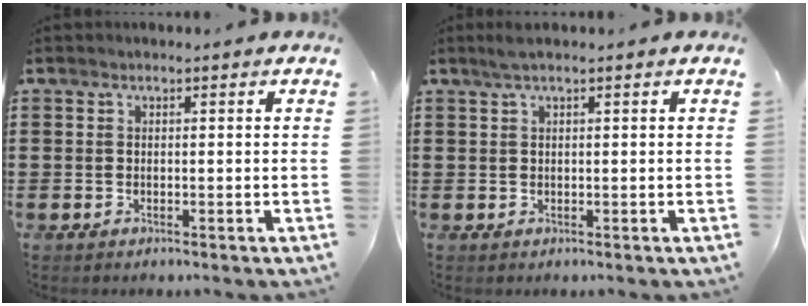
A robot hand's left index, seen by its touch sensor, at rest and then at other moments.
{"total": 1.5, "force": [0.8, 0.0, 1.2], "torque": [-0.025, 0.001, 0.014]}